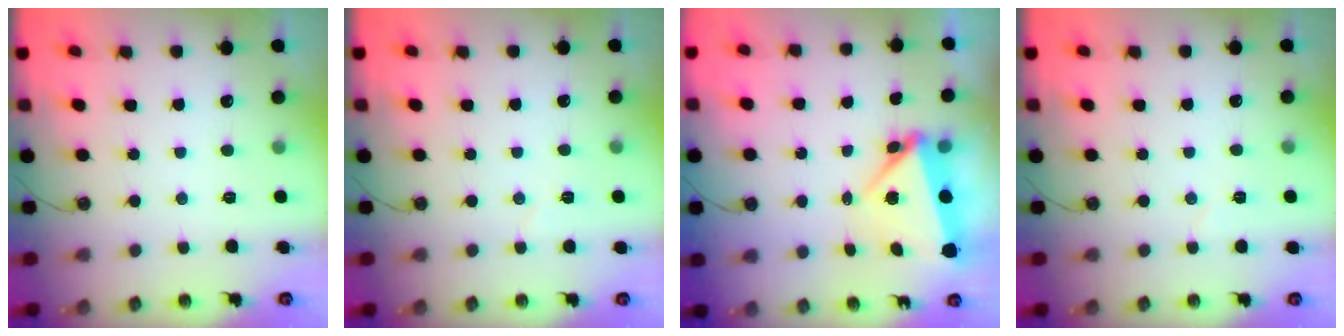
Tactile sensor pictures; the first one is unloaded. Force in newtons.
{"total": 3.0, "press": 2.4, "slide": 1.7}
{"total": 8.1, "press": 4.9, "slide": 6.4}
{"total": 3.0, "press": 2.4, "slide": 1.7}